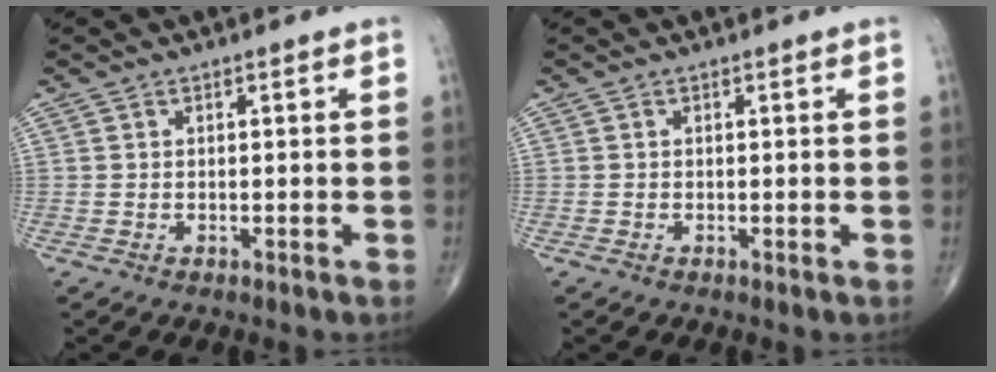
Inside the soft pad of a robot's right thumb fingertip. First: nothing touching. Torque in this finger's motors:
{"motor_torque": [-0.02, -0.01, -0.23, -0.12, 0.00]}